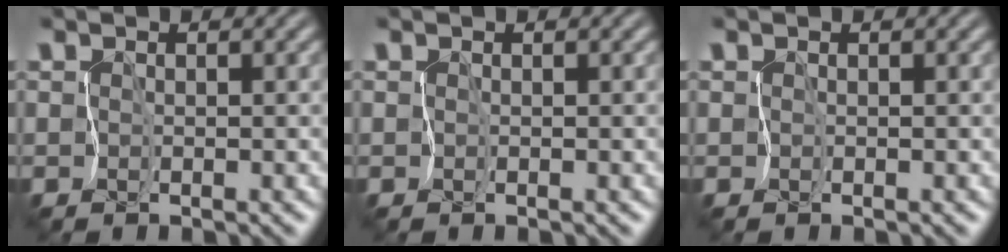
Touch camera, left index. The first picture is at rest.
{"total": 0.0}
{"total": 0.0}